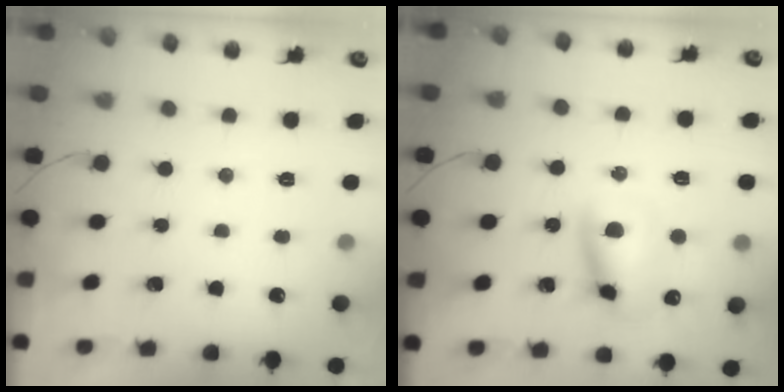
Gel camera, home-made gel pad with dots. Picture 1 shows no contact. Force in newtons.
{"total": 10.4, "press": 10.3, "slide": 1.6}